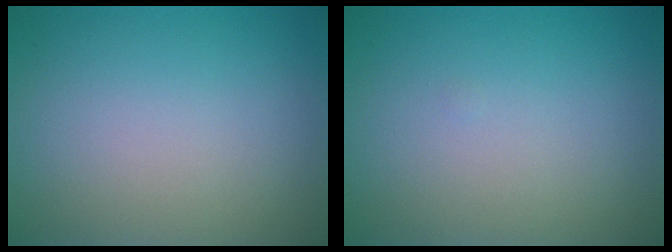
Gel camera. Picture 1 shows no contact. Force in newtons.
{"total": 0.0}